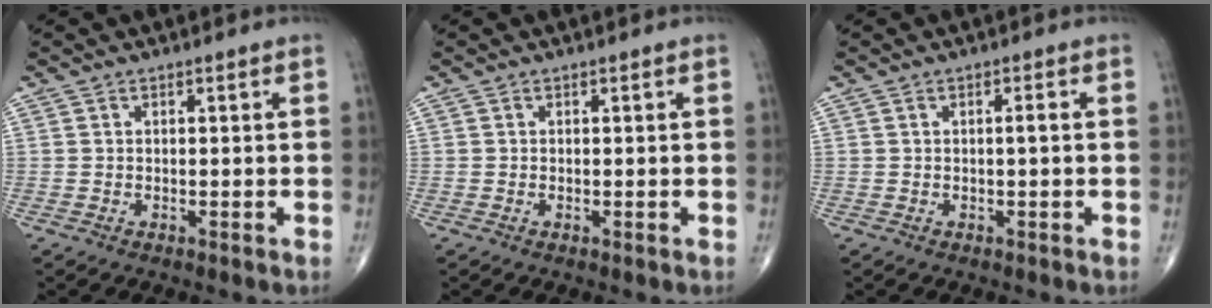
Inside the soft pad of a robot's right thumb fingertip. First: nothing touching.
{"total": 0.0}
{"total": 1.0, "force": [-0.1, 0.1, 0.9], "torque": [-0.017, 0.000, -0.003]}